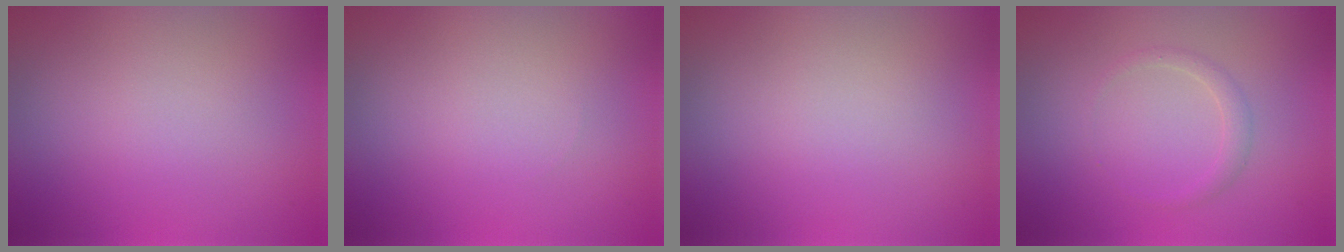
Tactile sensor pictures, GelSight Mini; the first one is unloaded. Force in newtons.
{"total": 0.0}
{"total": 0.0}
{"total": 1.1, "press": 1.1, "slide": 0.1}